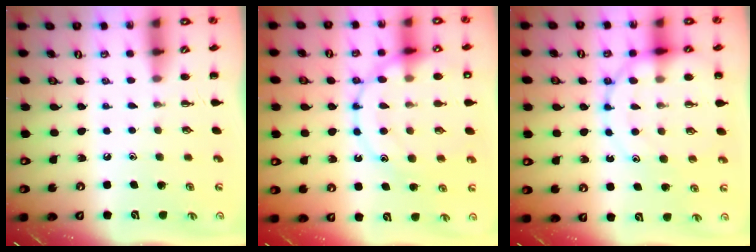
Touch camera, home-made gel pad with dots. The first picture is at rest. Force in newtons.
{"total": 18.3, "press": 18.3, "slide": 1.4}
{"total": 14.2, "press": 14.0, "slide": 2.4}